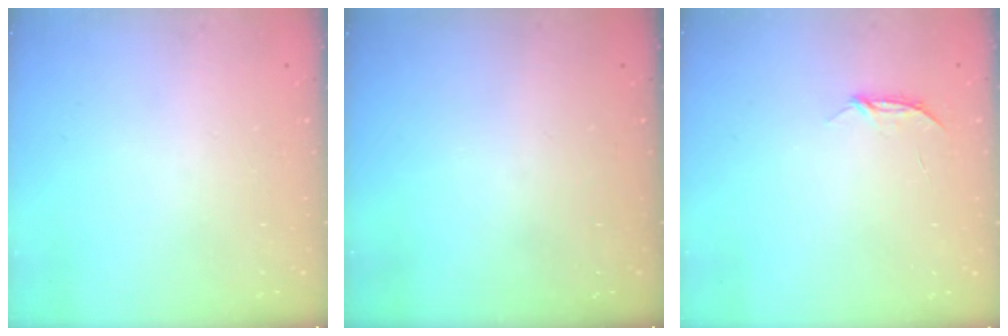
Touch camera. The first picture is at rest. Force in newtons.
{"total": 0.0}
{"total": 3.9, "press": 3.9, "slide": 0.5}